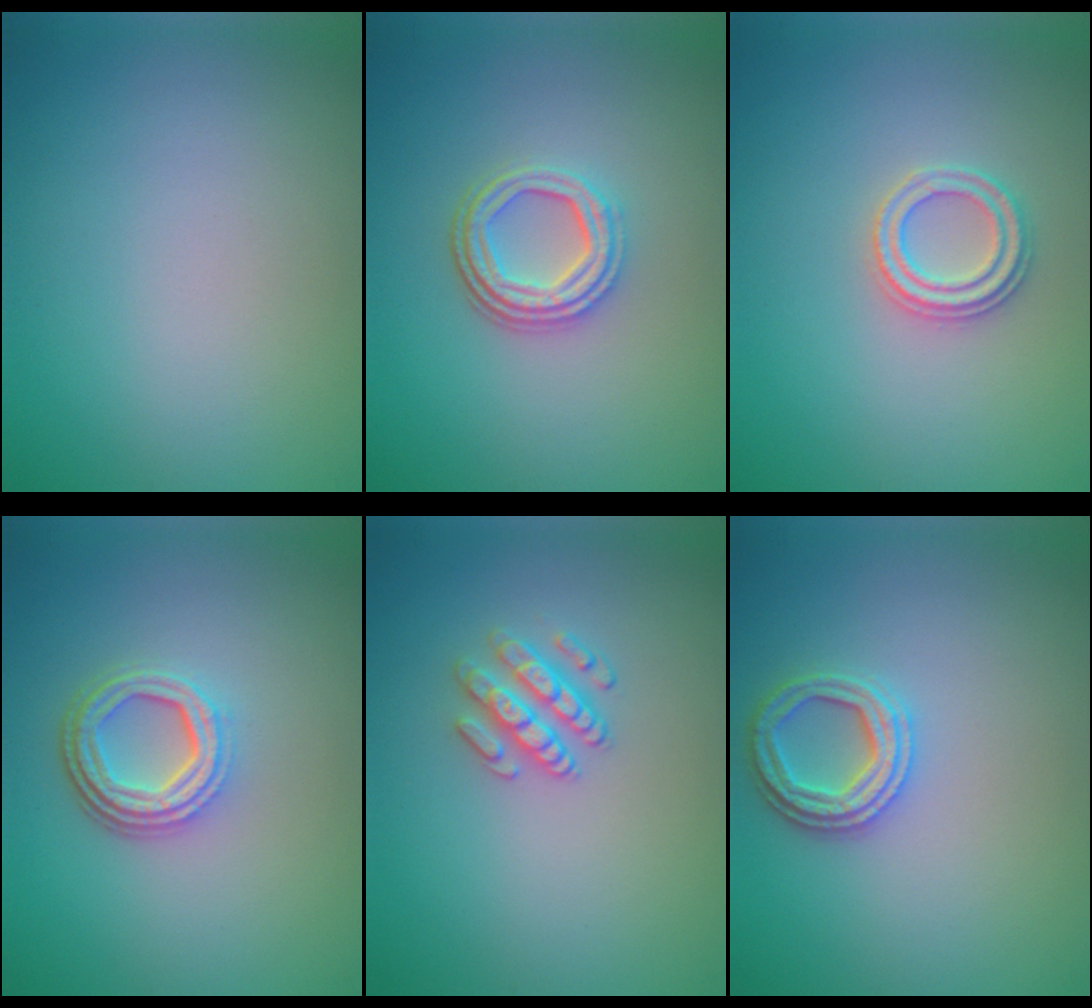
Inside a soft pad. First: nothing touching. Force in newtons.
{"total": 4.0, "press": 3.1, "slide": 2.5}
{"total": 2.3, "press": 2.3, "slide": 0.4}
{"total": 4.3, "press": 3.3, "slide": 2.8}
{"total": 2.5, "press": 2.5, "slide": 0.4}
{"total": 2.8, "press": 2.7, "slide": 0.7}